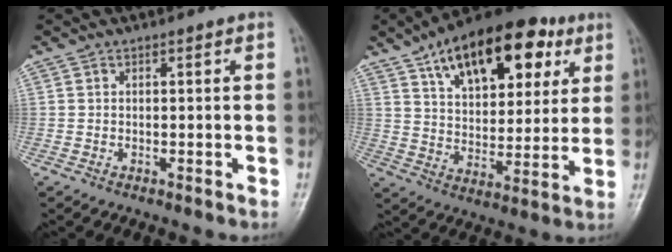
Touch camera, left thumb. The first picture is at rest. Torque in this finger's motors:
{"motor_torque": [2.14, 2.15, 1.71, -1.06, 0.23]}